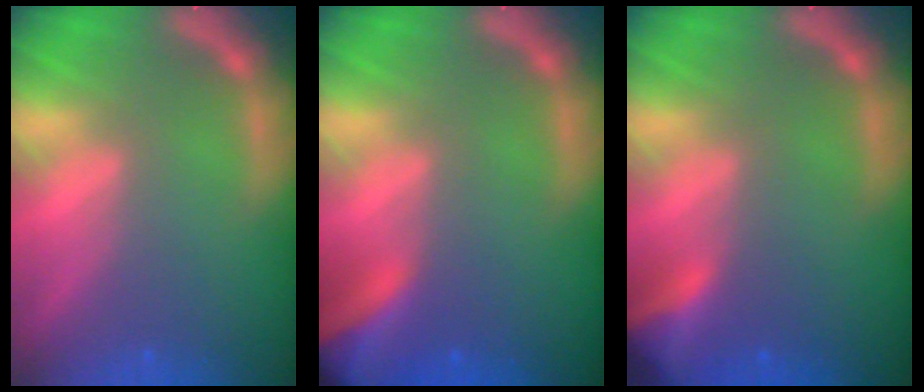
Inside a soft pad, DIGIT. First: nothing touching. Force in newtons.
{"total": 9.0}
{"total": 4.9}